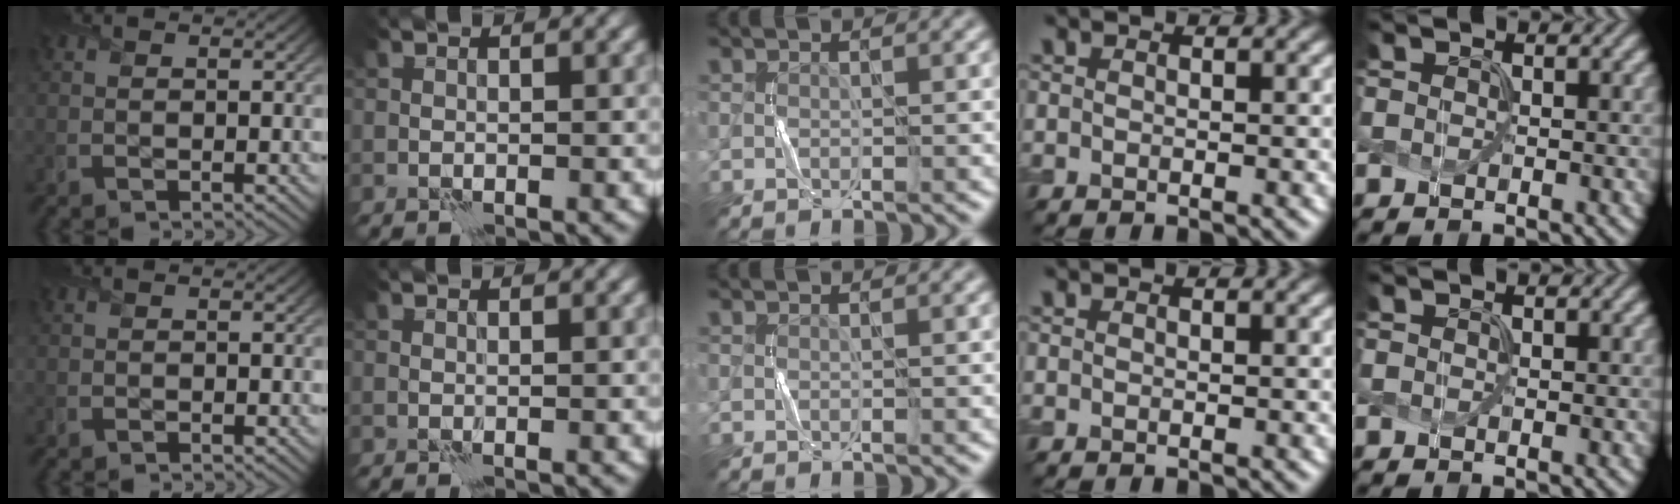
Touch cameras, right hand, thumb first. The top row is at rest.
{"little": {"total": 0.7, "force": [-0.3, -0.3, -0.6], "torque": [0.005, -0.001, 0.002]}}